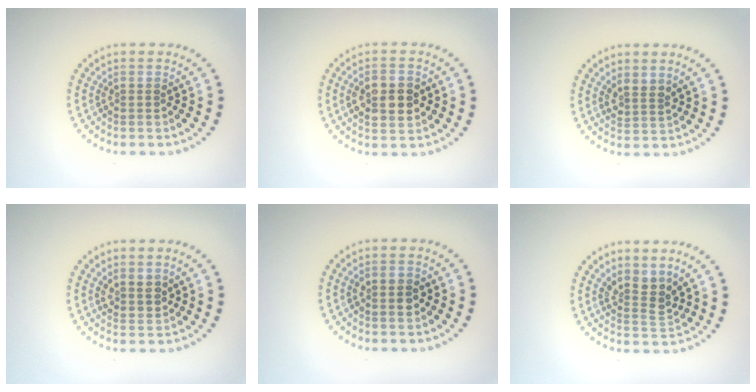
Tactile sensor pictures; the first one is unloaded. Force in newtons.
{"total": 4.6, "press": 4.6, "slide": 0.2}
{"total": 1.7, "press": 1.3, "slide": 1.2}
{"total": 1.7, "press": 1.4, "slide": 0.9}
{"total": 1.4, "press": 1.4, "slide": 0.1}
{"total": 2.7, "press": 2.0, "slide": 1.8}